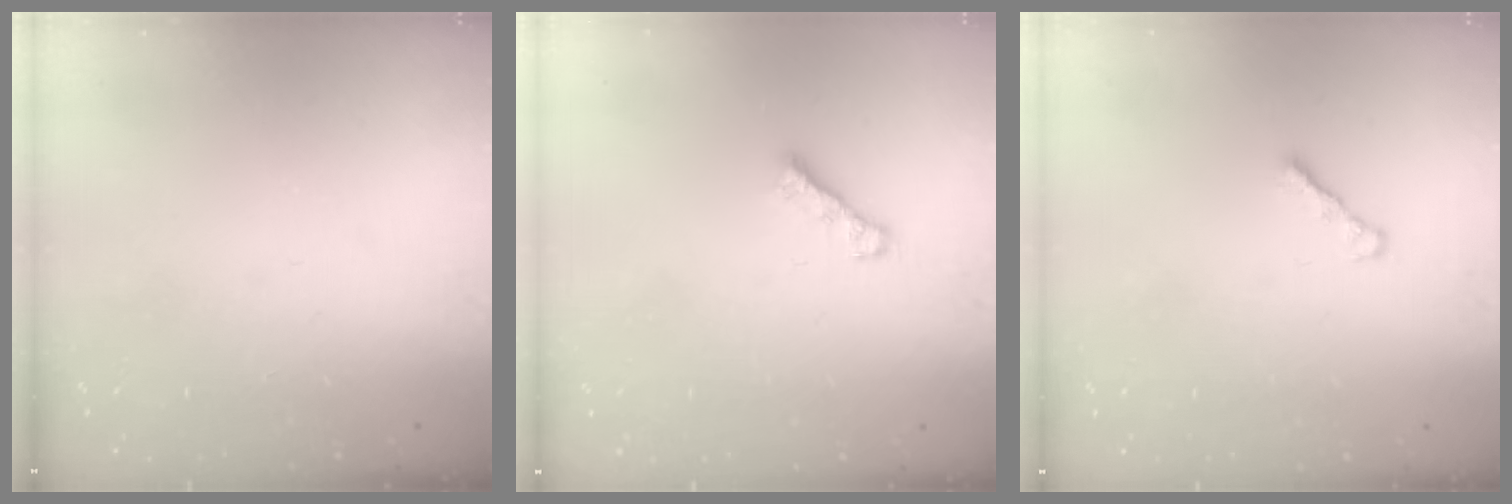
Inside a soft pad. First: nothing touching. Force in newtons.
{"total": 1.9, "press": 1.8, "slide": 0.6}
{"total": 2.5, "press": 2.4, "slide": 0.6}